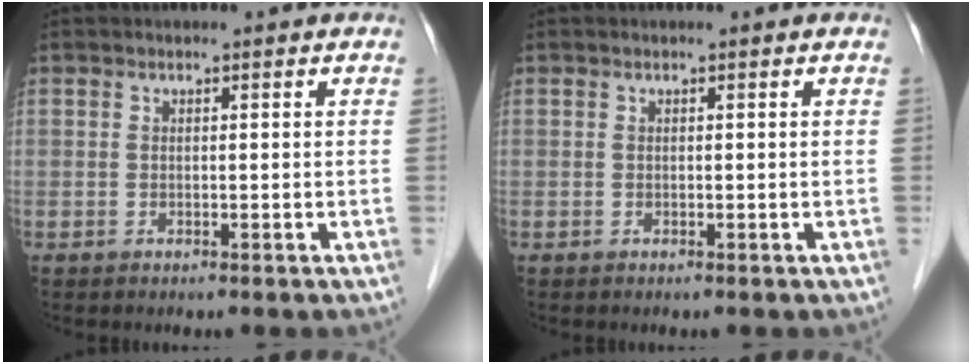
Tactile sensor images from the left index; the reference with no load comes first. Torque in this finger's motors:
{"motor_torque": [0.01, 0.00, -0.02, -0.01]}